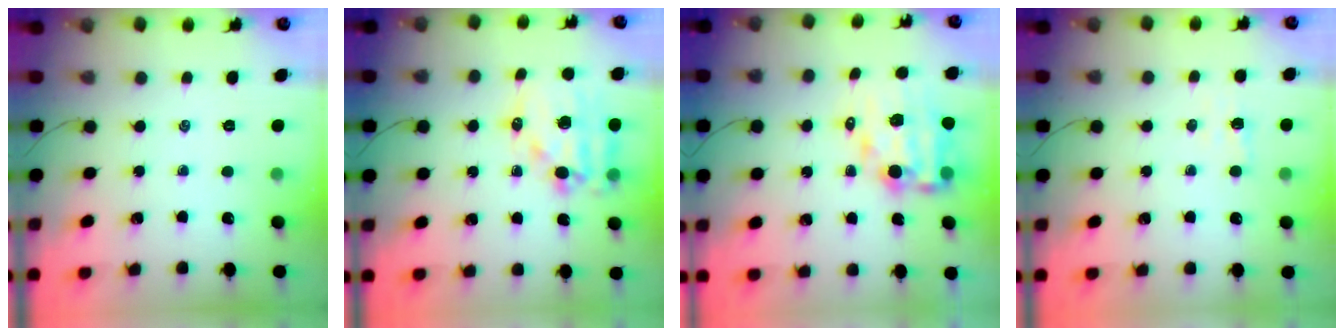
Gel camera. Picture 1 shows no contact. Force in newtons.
{"total": 15.1, "press": 14.8, "slide": 3.1}
{"total": 12.1, "press": 11.6, "slide": 3.3}
{"total": 3.3, "press": 3.2, "slide": 0.8}